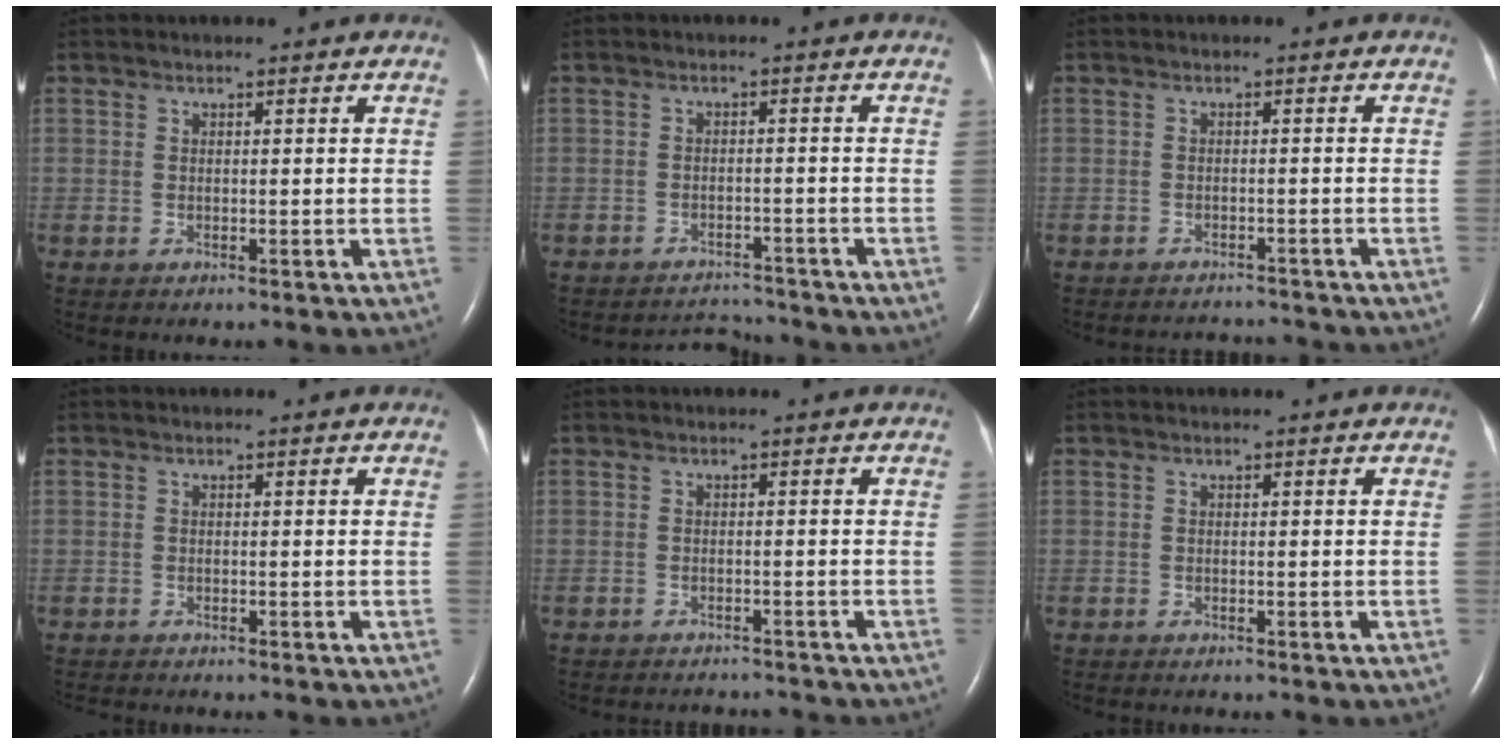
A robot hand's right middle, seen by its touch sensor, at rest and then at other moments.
{"total": 3.5, "force": [-3.3, 0.1, -1.2], "torque": [0.015, 0.001, -0.048]}
{"total": 3.8, "force": [-3.7, 0.4, -0.5], "torque": [0.006, -0.003, -0.051]}
{"total": 1.4, "force": [-1.3, 0.4, 0.4], "torque": [-0.011, -0.004, -0.016]}
{"total": 4.3, "force": [-4.2, 0.6, 0.1], "torque": [-0.001, -0.007, -0.055]}
{"total": 0.5, "force": [-0.5, 0.2, 0.1], "torque": [-0.010, -0.001, -0.007]}